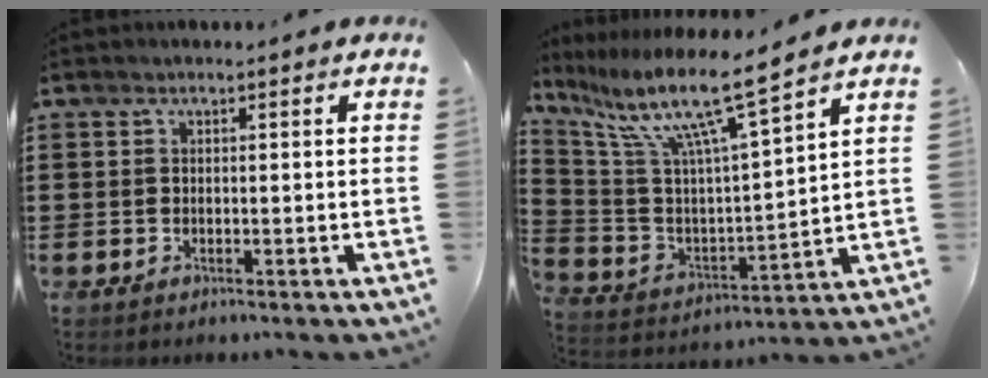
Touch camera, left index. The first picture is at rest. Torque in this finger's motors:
{"motor_torque": [2.14, 0.00, 0.41, 0.21]}